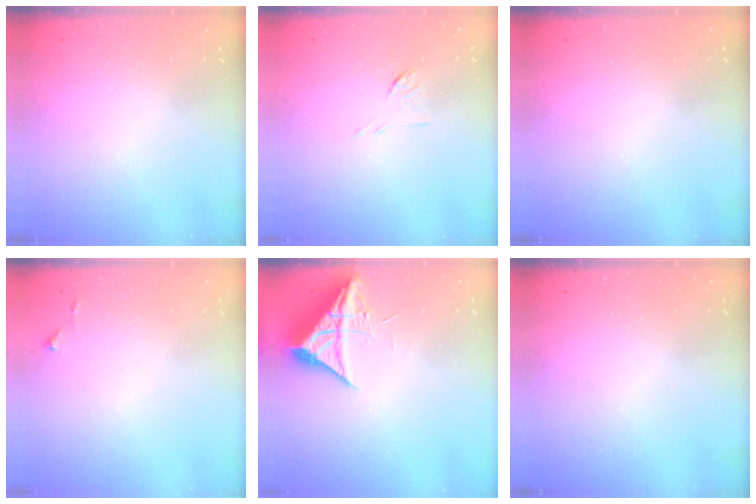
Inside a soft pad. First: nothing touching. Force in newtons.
{"total": 5.3, "press": 5.2, "slide": 1.0}
{"total": 0.0}
{"total": 4.3, "press": 4.2, "slide": 0.7}
{"total": 9.4, "press": 9.3, "slide": 1.0}
{"total": 0.0}